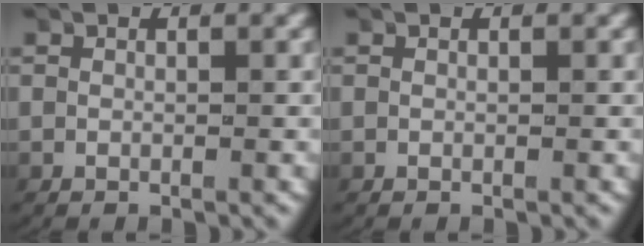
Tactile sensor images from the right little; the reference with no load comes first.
{"total": 0.0}